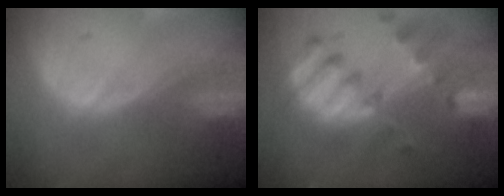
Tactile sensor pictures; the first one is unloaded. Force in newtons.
{"total": 10.0, "press": 8.8, "slide": 4.8}